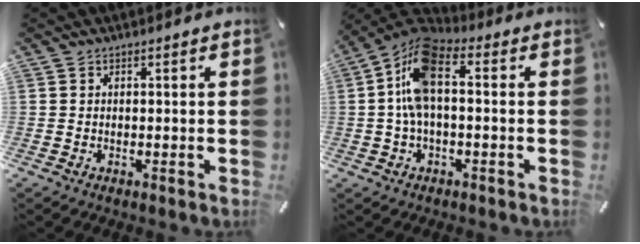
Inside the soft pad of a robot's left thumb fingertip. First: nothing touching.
{"total": 11.4, "force": [0.9, 5.7, 9.9], "torque": [-0.209, 0.005, 0.018]}